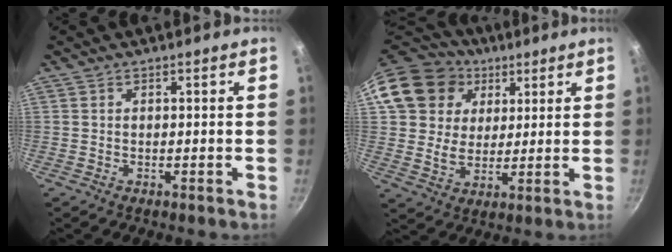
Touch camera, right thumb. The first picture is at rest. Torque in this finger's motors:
{"motor_torque": [-0.14, 2.65, 0.16, -0.12, 0.14]}